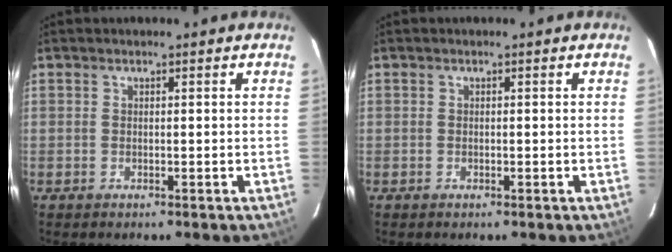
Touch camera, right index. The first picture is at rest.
{"total": 0.0}